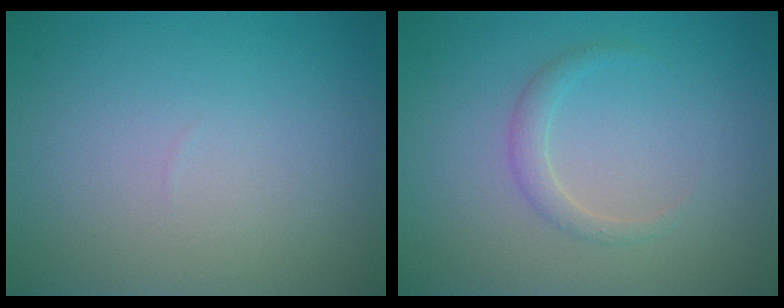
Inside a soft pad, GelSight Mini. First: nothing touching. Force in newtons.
{"total": 1.4, "press": 1.4, "slide": 0.1}